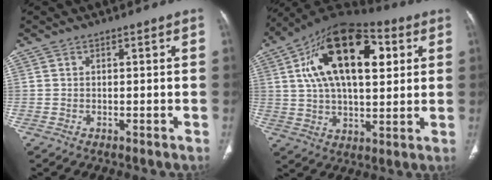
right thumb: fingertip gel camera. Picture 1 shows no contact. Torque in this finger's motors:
{"motor_torque": [0.00, 5.01, 2.27, 0.50, 0.47]}